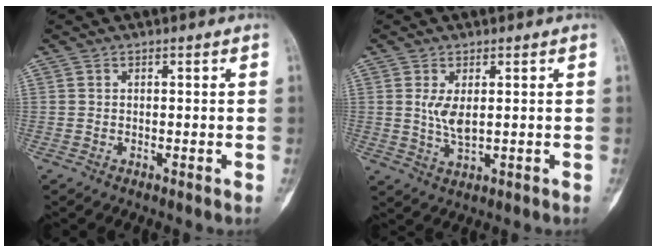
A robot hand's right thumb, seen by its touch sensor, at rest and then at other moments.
{"total": 4.1, "force": [0.7, 1.7, 3.7], "torque": [-0.072, -0.012, 0.022]}